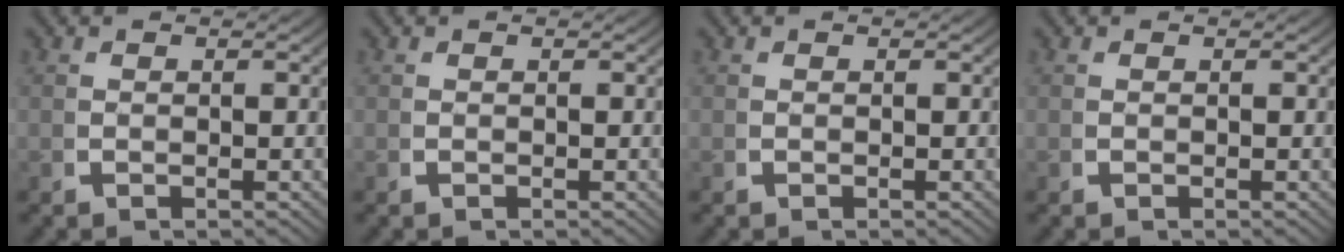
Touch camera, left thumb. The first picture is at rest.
{"total": 0.0}
{"total": 0.5, "force": [0.3, -0.4, -0.2], "torque": [0.007, -0.002, 0.006]}
{"total": 0.0}